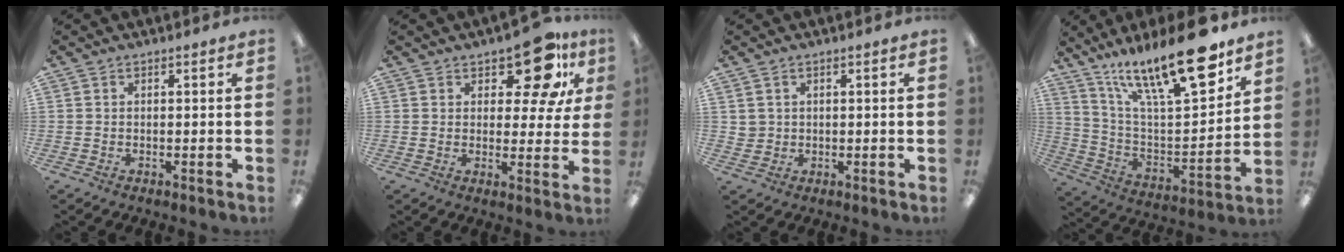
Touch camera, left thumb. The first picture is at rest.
{"total": 13.6, "force": [8.1, 6.4, 8.8], "torque": [-0.117, -0.035, 0.140]}
{"total": 2.1, "force": [1.1, 1.8, 0.0], "torque": [-0.005, 0.003, 0.022]}
{"total": 23.5, "force": [16.2, 6.5, 15.7], "torque": [-0.252, -0.105, 0.266]}